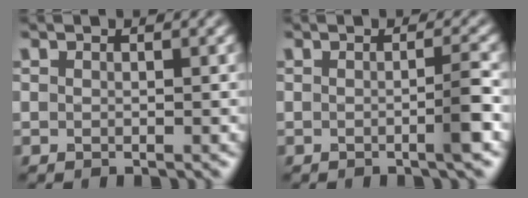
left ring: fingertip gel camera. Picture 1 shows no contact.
{"total": 2.2, "force": [-0.5, 0.2, 2.1], "torque": [-0.029, -0.001, -0.014]}